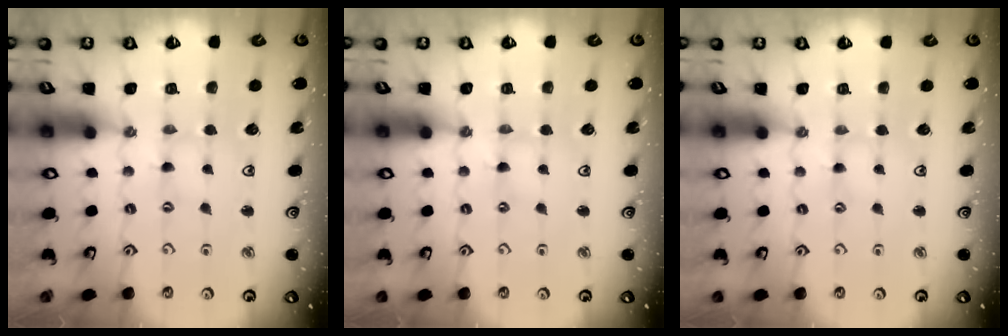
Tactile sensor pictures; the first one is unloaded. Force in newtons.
{"total": 0.0}
{"total": 0.8, "press": 0.8, "slide": 0.1}